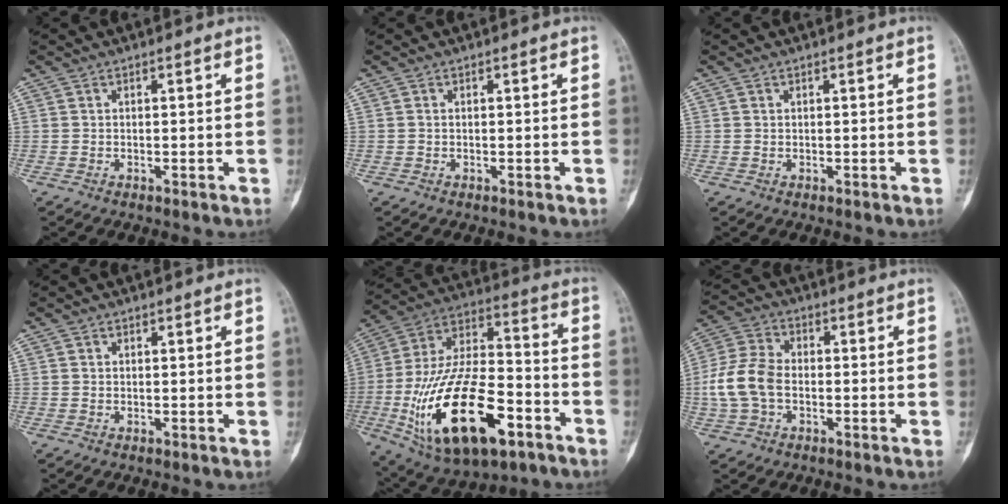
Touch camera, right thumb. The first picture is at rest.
{"total": 0.0}
{"total": 0.0}
{"total": 0.0}
{"total": 27.3, "force": [-10.5, 12.8, 21.7], "torque": [-0.427, 0.041, -0.167]}
{"total": 9.6, "force": [-1.4, 6.4, 7.0], "torque": [-0.150, 0.023, -0.035]}